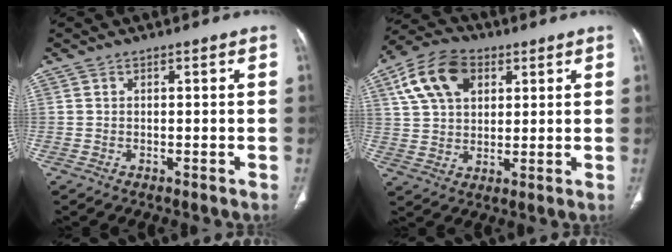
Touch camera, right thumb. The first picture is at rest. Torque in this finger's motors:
{"motor_torque": [-0.97, 1.39, 0.92, 0.09, 0.12]}